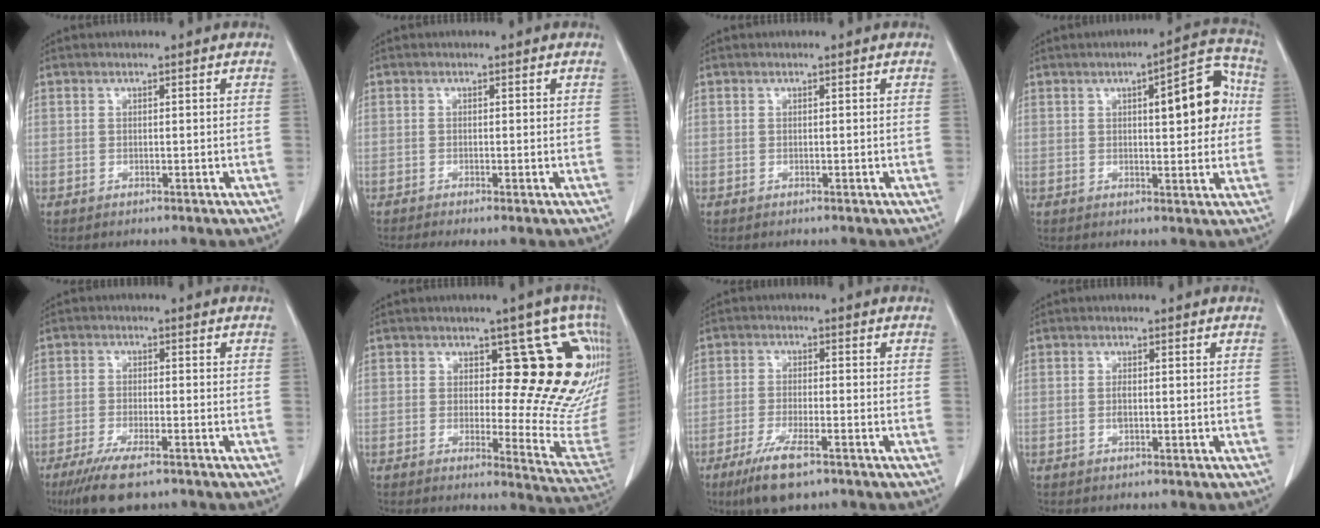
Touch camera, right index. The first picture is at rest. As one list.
[{"total": 0.7, "force": [-0.3, 0.0, 0.7], "torque": [-0.013, -0.002, -0.007]}, {"total": 0.0}, {"total": 10.5, "force": [1.8, 2.9, 9.9], "torque": [-0.123, 0.025, 0.022]}, {"total": 8.1, "force": [-5.8, 1.5, 5.5], "torque": [-0.095, -0.019, -0.094]}, {"total": 18.0, "force": [6.8, 6.9, 15.2], "torque": [-0.153, -0.009, 0.079]}, {"total": 7.6, "force": [-4.9, 1.4, 5.7], "torque": [-0.111, -0.017, -0.083]}, {"total": 1.0, "force": [-0.2, 0.3, 0.9], "torque": [-0.022, 0.000, -0.003]}]